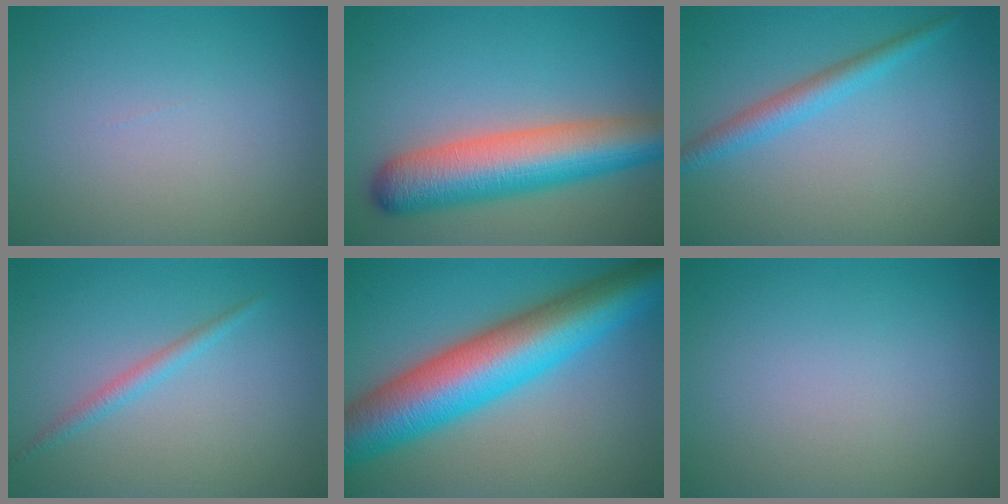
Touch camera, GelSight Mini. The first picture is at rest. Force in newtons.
{"total": 9.0, "press": 9.0, "slide": 0.4}
{"total": 2.5, "press": 2.5, "slide": 0.1}
{"total": 1.5, "press": 1.5, "slide": 0.1}
{"total": 12.8, "press": 12.8, "slide": 0.1}
{"total": 0.0}